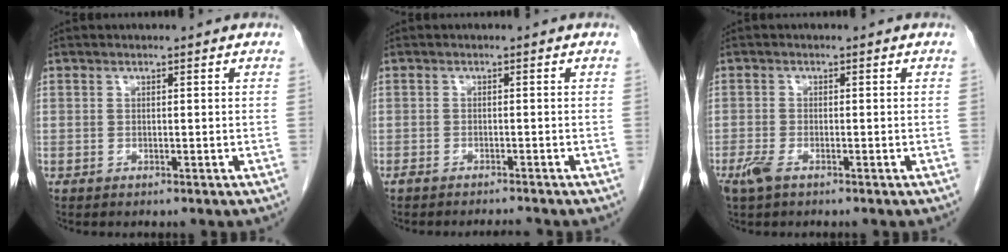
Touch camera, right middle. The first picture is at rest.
{"total": 2.2, "force": [-2.1, -0.2, 0.5], "torque": [-0.012, -0.004, -0.033]}
{"total": 2.6, "force": [-1.7, 0.9, 1.9], "torque": [-0.047, -0.005, -0.032]}